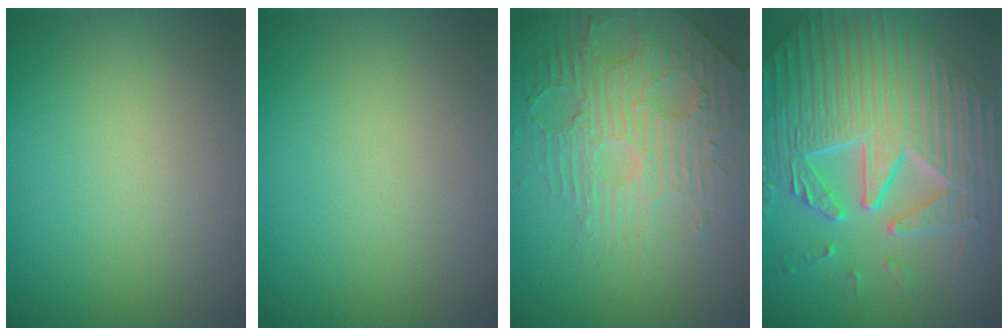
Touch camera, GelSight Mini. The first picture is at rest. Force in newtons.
{"total": 0.0}
{"total": 4.6, "press": 3.8, "slide": 2.7}
{"total": 8.5, "press": 7.1, "slide": 4.7}